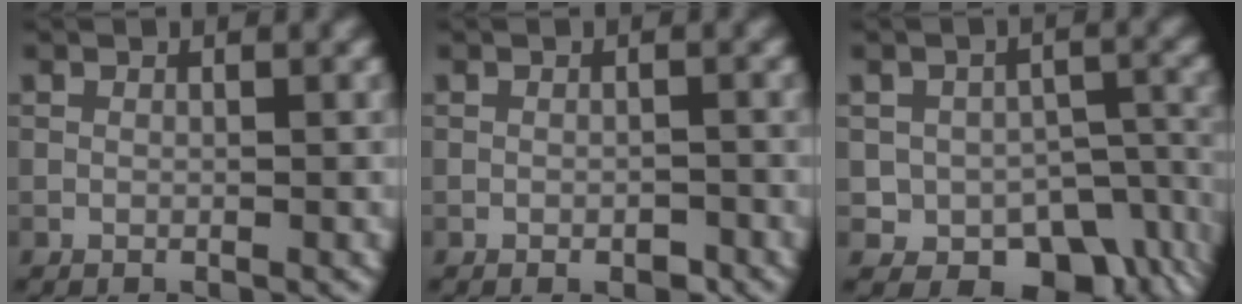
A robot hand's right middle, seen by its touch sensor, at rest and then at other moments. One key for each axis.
{"total": 1.3, "fx": -0.7, "fy": 0.6, "fz": 0.8, "tx": -0.011, "ty": -0.002, "tz": -0.010}
{"total": 8.7, "fx": -4.0, "fy": 6.1, "fz": 4.7, "tx": -0.055, "ty": -0.030, "tz": -0.043}